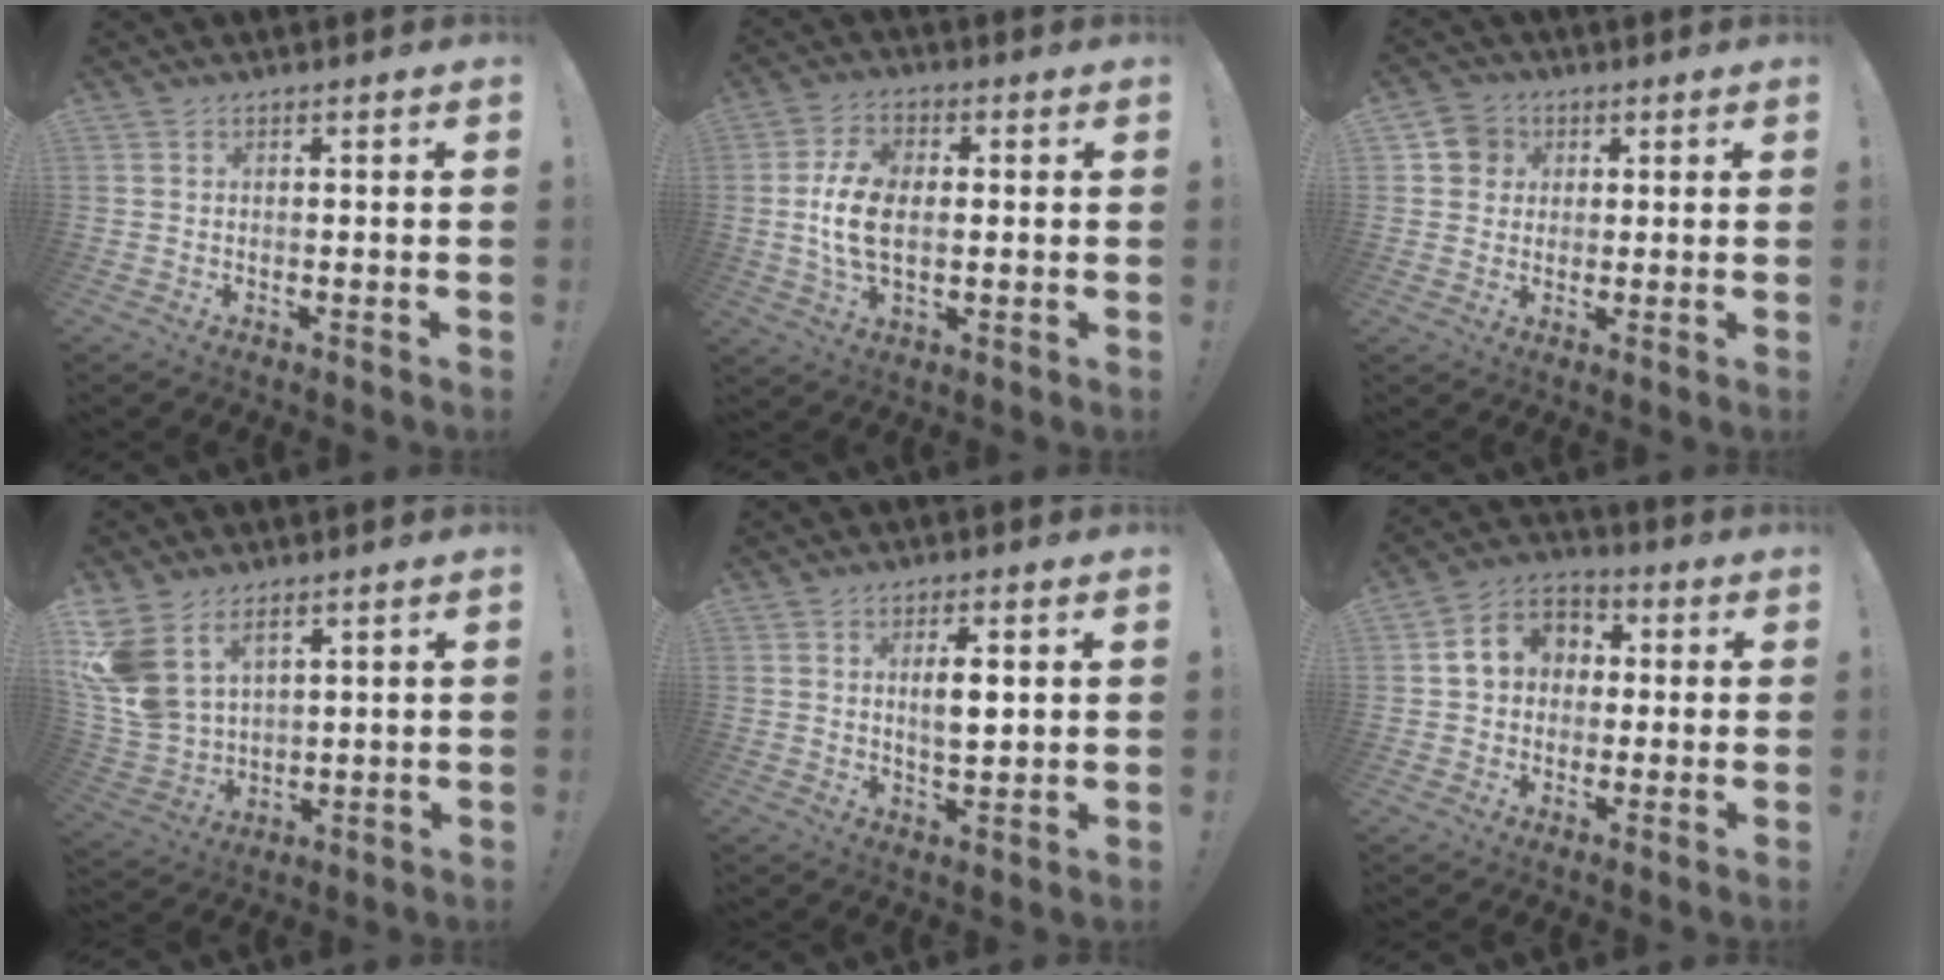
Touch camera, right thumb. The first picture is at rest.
{"total": 11.4, "force": [-0.1, 7.1, 8.9], "torque": [-0.171, 0.001, 0.000]}
{"total": 6.5, "force": [2.0, 6.0, 1.4], "torque": [-0.016, -0.005, 0.040]}
{"total": 12.1, "force": [6.1, 8.1, 6.6], "torque": [-0.147, -0.040, 0.120]}
{"total": 5.6, "force": [1.5, 1.8, 5.1], "torque": [-0.080, -0.008, 0.020]}
{"total": 9.6, "force": [1.5, 8.4, 4.3], "torque": [-0.061, 0.010, 0.036]}